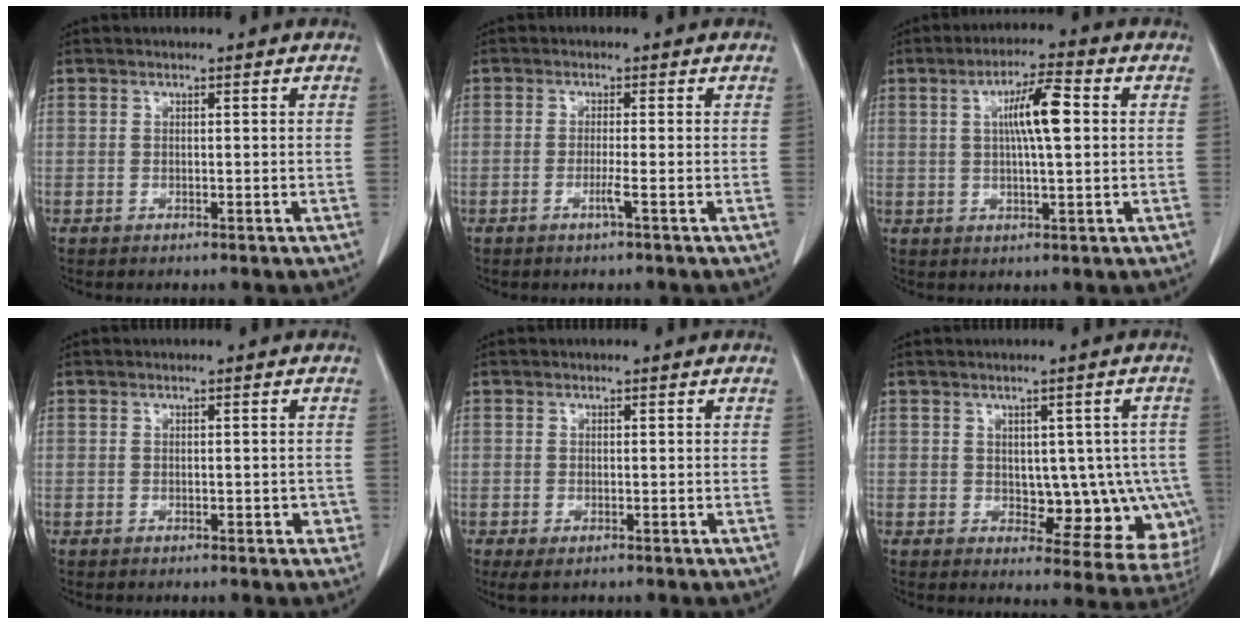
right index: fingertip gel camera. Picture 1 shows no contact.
{"total": 1.8, "force": [-0.8, -0.5, 1.5], "torque": [-0.029, -0.002, -0.017]}
{"total": 7.4, "force": [1.4, 0.9, 7.2], "torque": [-0.125, 0.010, 0.023]}
{"total": 1.8, "force": [-0.5, 1.2, 1.2], "torque": [-0.008, 0.010, -0.001]}
{"total": 2.4, "force": [-1.4, 0.9, 1.7], "torque": [-0.033, -0.006, -0.016]}
{"total": 10.6, "force": [-1.2, 6.4, 8.4], "torque": [-0.072, 0.016, 0.001]}